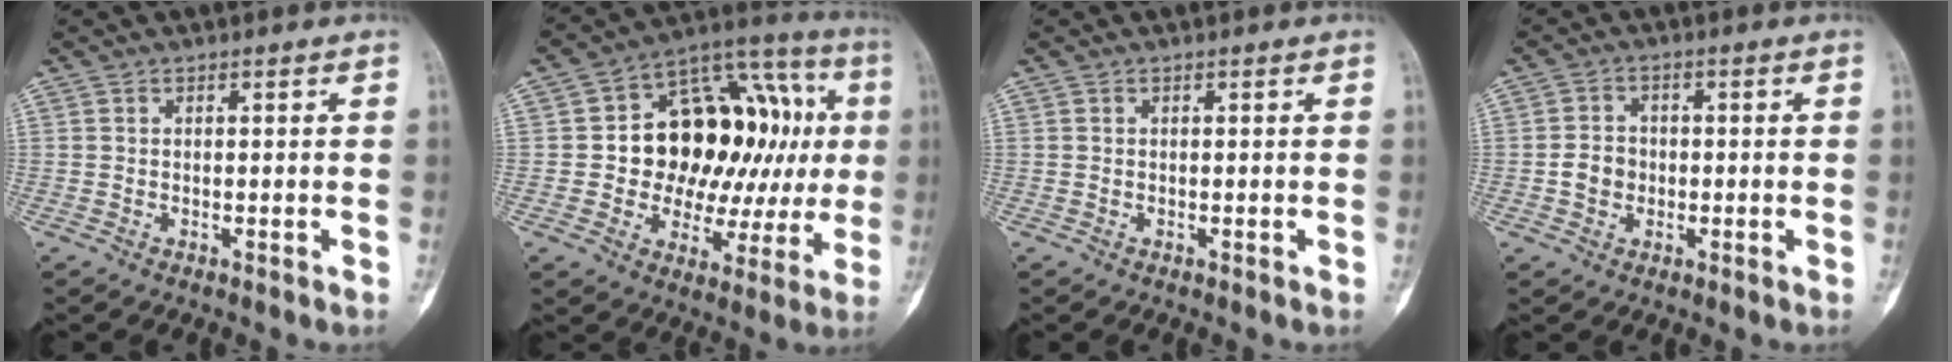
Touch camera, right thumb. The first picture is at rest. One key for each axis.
{"total": 24.9, "fx": 2.0, "fy": 15.9, "fz": 19.1, "tx": -0.210, "ty": 0.043, "tz": 0.037}
{"total": 0.0}
{"total": 4.1, "fx": -0.7, "fy": 3.6, "fz": 2.0, "tx": -0.023, "ty": 0.010, "tz": -0.017}